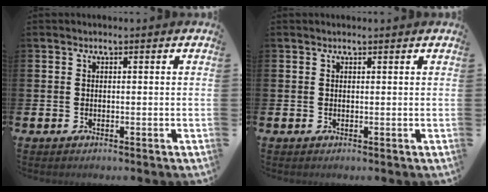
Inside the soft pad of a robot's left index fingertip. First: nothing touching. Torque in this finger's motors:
{"motor_torque": [0.26, -1.90, 0.07, 0.01]}